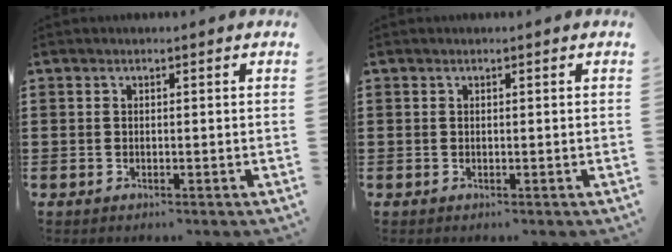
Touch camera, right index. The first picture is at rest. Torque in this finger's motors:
{"motor_torque": [-0.17, 0.16, 0.00, 0.00]}